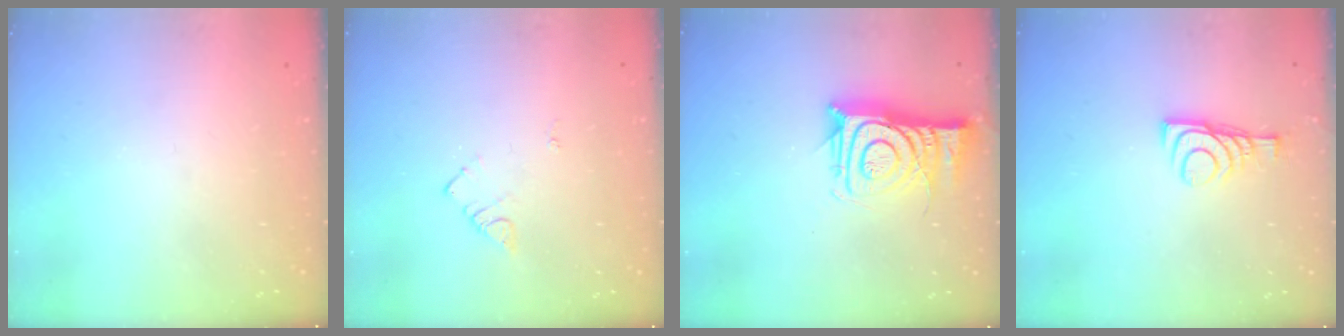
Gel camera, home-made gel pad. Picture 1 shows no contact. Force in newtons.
{"total": 3.9, "press": 3.9, "slide": 0.5}
{"total": 14.1, "press": 14.0, "slide": 1.3}
{"total": 8.0, "press": 8.0, "slide": 0.7}